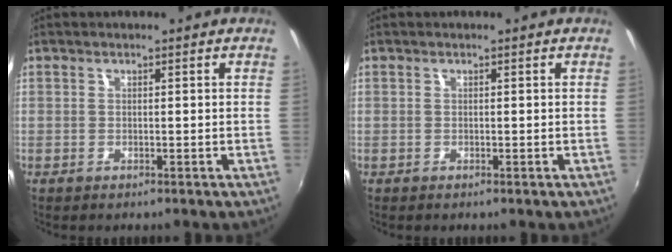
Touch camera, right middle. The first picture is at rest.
{"total": 0.0}